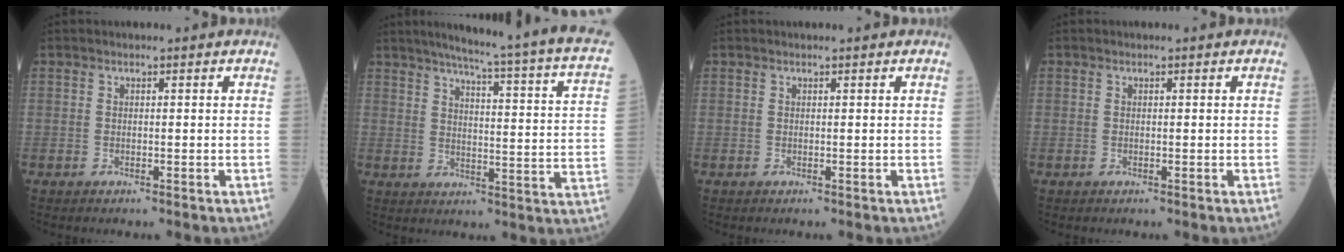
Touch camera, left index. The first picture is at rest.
{"total": 22.2, "force": [17.8, -0.9, 13.2], "torque": [-0.189, -0.045, 0.208]}
{"total": 0.5, "force": [0.5, 0.0, 0.2], "torque": [-0.006, 0.007, 0.009]}
{"total": 0.0}